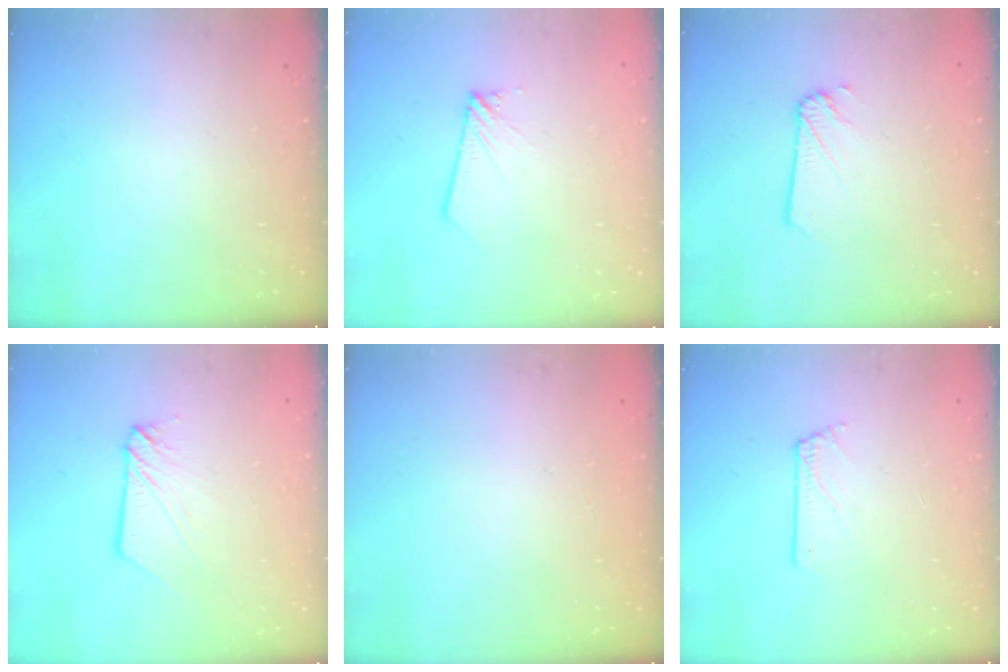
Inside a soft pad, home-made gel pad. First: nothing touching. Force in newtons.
{"total": 1.6, "press": 1.6, "slide": 0.1}
{"total": 2.1, "press": 2.1, "slide": 0.0}
{"total": 3.1, "press": 3.1, "slide": 0.1}
{"total": 0.0}
{"total": 0.9, "press": 0.9, "slide": 0.0}